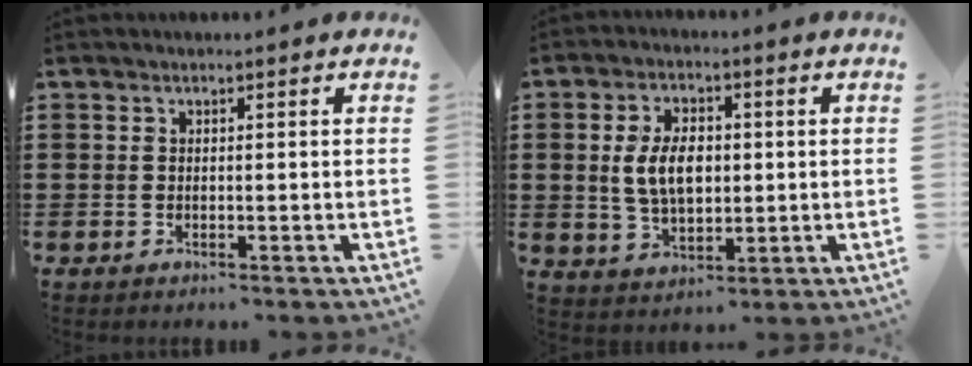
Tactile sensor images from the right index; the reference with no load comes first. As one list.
[{"total": 7.3, "force": [0.5, 4.4, 5.8], "torque": [-0.130, 0.005, 0.000]}]